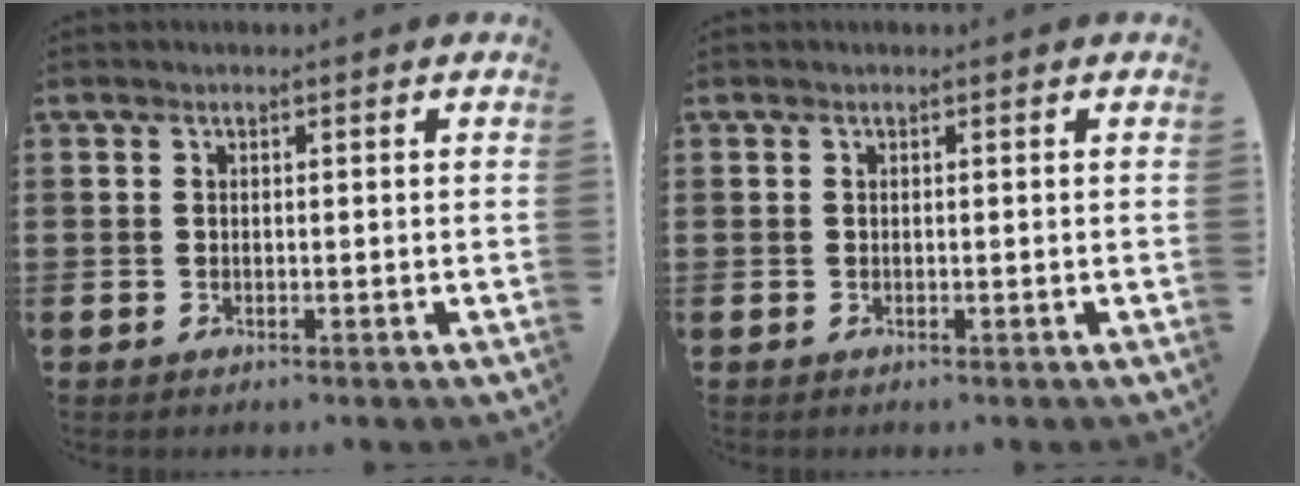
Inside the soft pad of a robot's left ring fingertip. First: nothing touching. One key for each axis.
{"total": 0.0}